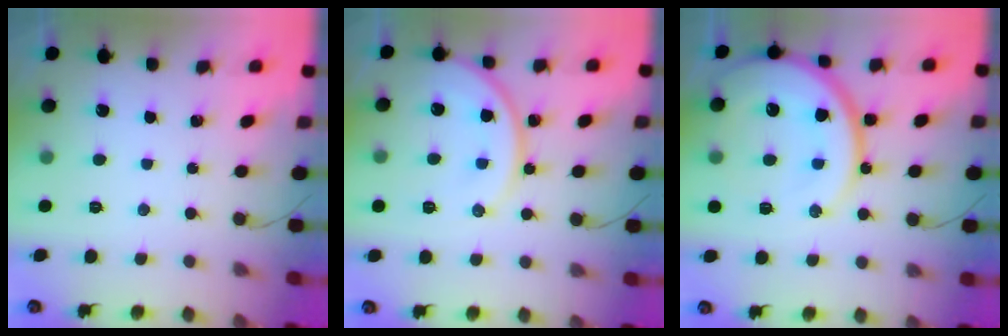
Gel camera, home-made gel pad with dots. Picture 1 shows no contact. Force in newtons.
{"total": 11.7, "press": 11.7, "slide": 1.0}
{"total": 20.7, "press": 20.6, "slide": 2.5}